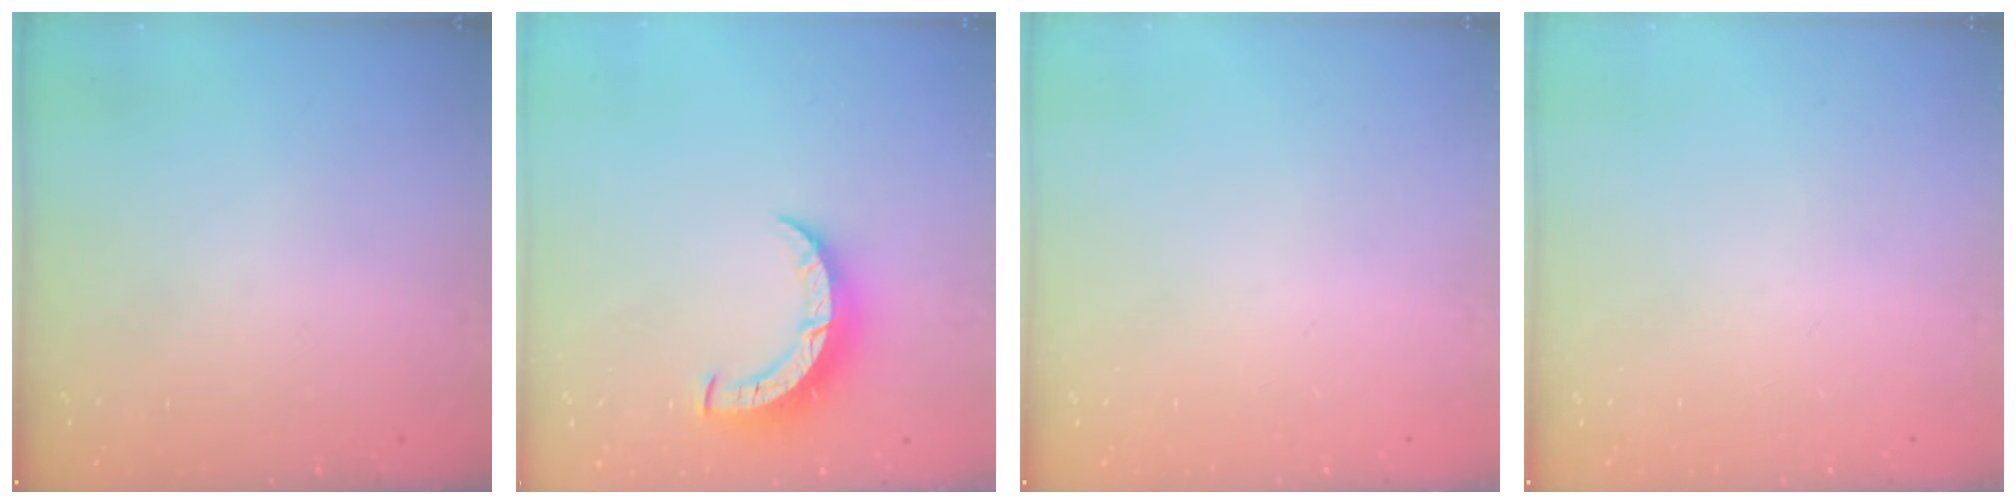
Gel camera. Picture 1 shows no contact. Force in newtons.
{"total": 8.2, "press": 8.1, "slide": 1.0}
{"total": 0.0}
{"total": 0.0}